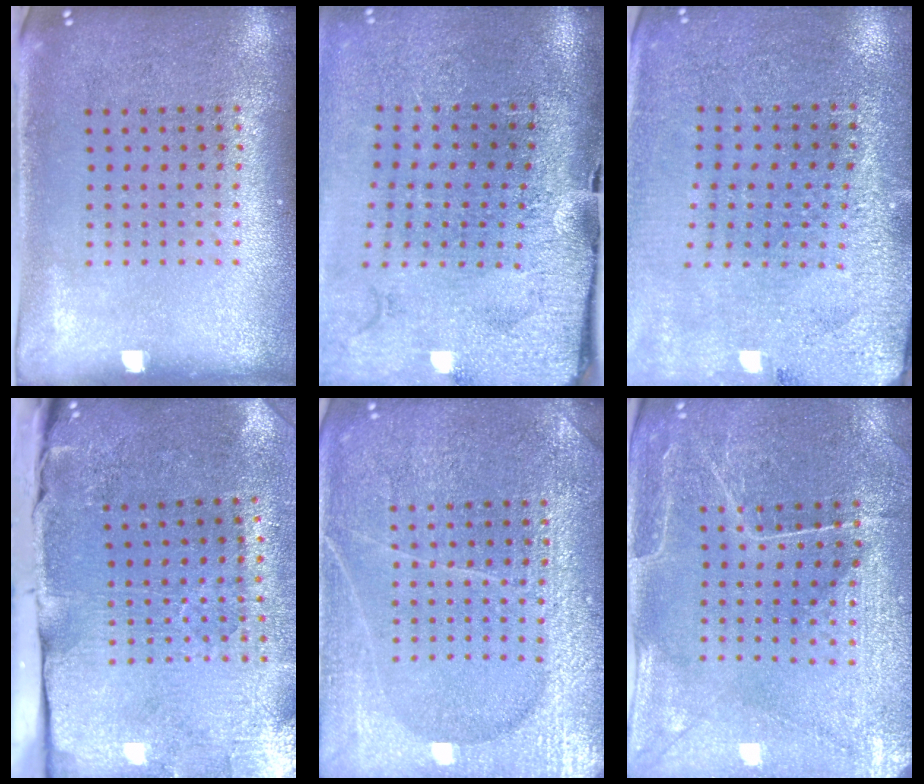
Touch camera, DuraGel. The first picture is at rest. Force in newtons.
{"total": 4.5, "press": 3.5, "slide": 2.9}
{"total": 2.8, "press": 2.8, "slide": 0.1}
{"total": 4.5, "press": 3.7, "slide": 2.5}
{"total": 4.1, "press": 4.1, "slide": 0.5}
{"total": 1.1, "press": 1.0, "slide": 0.4}